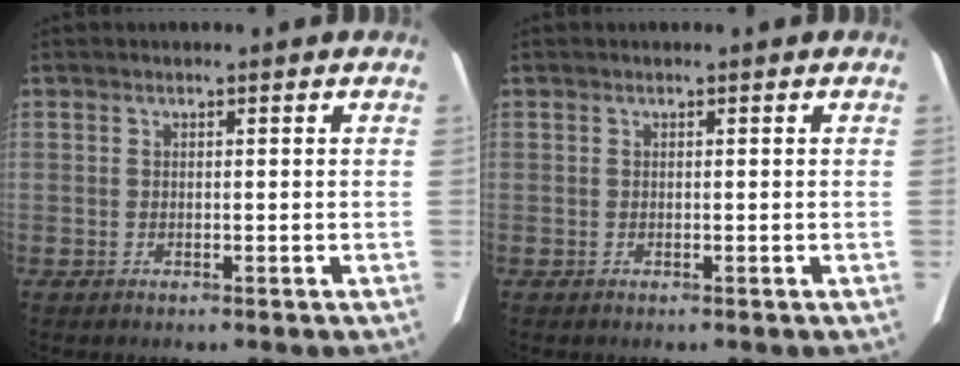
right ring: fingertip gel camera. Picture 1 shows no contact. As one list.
[{"total": 0.0}]